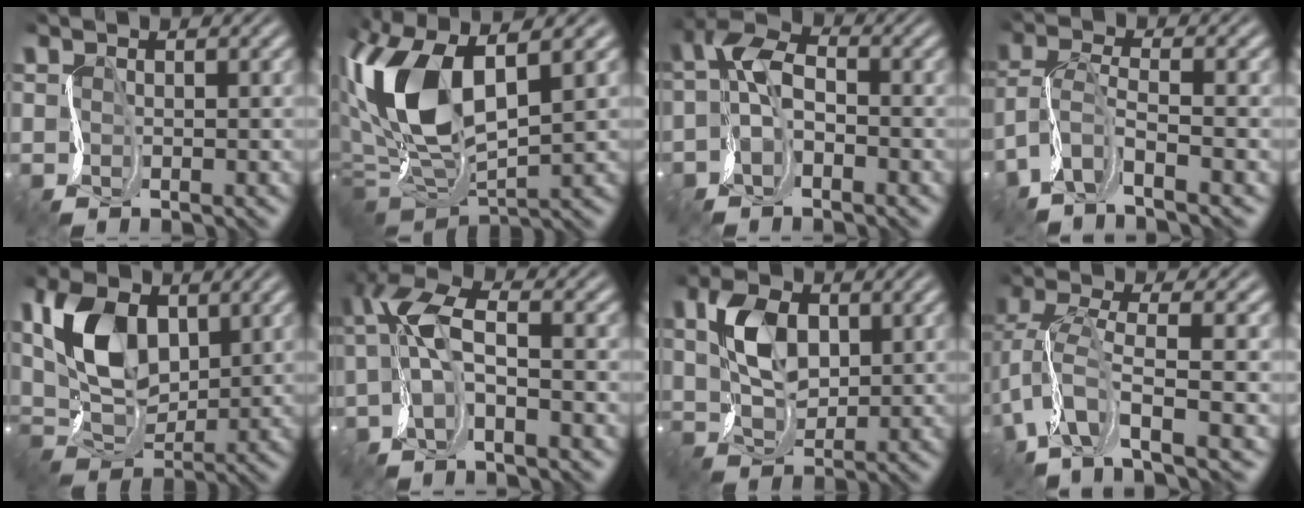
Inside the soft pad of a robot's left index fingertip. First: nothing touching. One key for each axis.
{"total": 9.6, "fx": 2.0, "fy": 4.5, "fz": 8.2, "tx": -0.185, "ty": 0.010, "tz": 0.032}
{"total": 4.5, "fx": -1.1, "fy": 2.6, "fz": 3.4, "tx": -0.071, "ty": 0.016, "tz": -0.031}
{"total": 5.8, "fx": -3.2, "fy": 2.0, "fz": 4.4, "tx": -0.104, "ty": 0.000, "tz": -0.076}
{"total": 7.4, "fx": 2.7, "fy": 4.4, "fz": 5.3, "tx": -0.115, "ty": 0.005, "tz": 0.041}
{"total": 4.7, "fx": -0.6, "fy": 1.7, "fz": 4.4, "tx": -0.101, "ty": 0.019, "tz": -0.023}
{"total": 4.8, "fx": 1.8, "fy": 2.9, "fz": 3.4, "tx": -0.077, "ty": 0.009, "tz": 0.028}
{"total": 6.2, "fx": -0.6, "fy": 2.3, "fz": 5.8, "tx": -0.126, "ty": 0.004, "tz": -0.029}